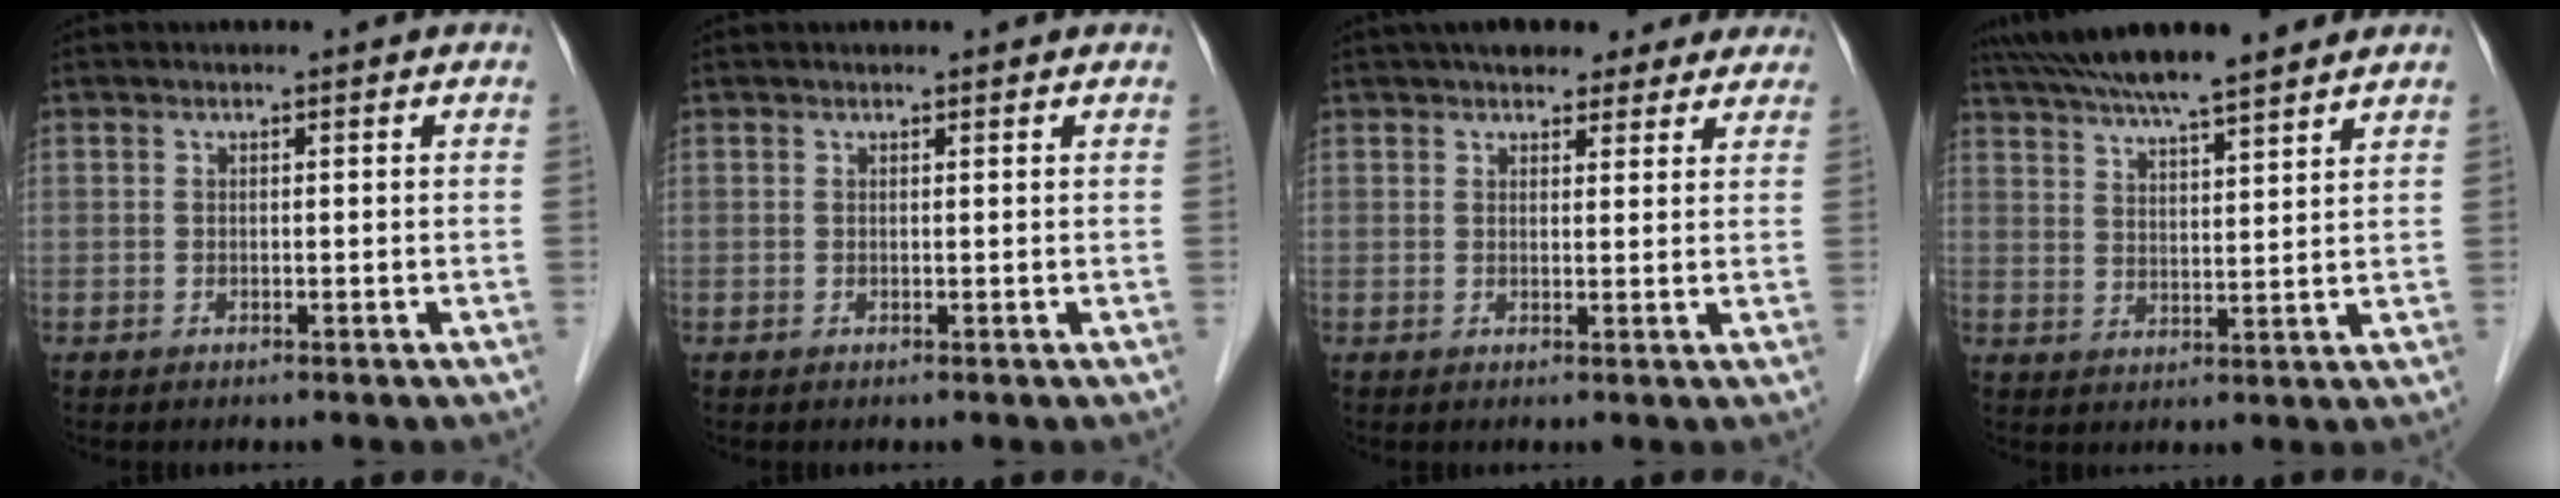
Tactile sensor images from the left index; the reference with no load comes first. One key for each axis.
{"total": 1.0, "fx": 0.9, "fy": 0.3, "fz": 0.3, "tx": -0.008, "ty": 0.015, "tz": 0.013}
{"total": 10.6, "fx": 8.9, "fy": 4.1, "fz": 4.2, "tx": -0.035, "ty": 0.032, "tz": 0.108}
{"total": 13.3, "fx": 11.5, "fy": 0.8, "fz": 6.7, "tx": -0.120, "ty": 0.027, "tz": 0.182}